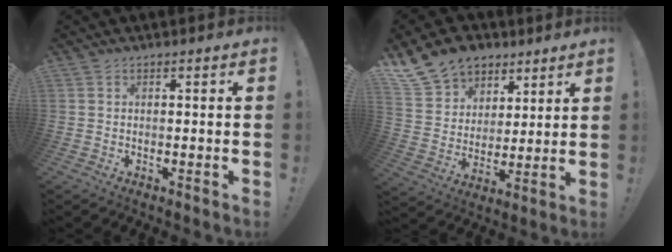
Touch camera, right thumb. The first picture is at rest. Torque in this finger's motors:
{"motor_torque": [0.09, 0.18, 0.78, 0.72, 0.00]}